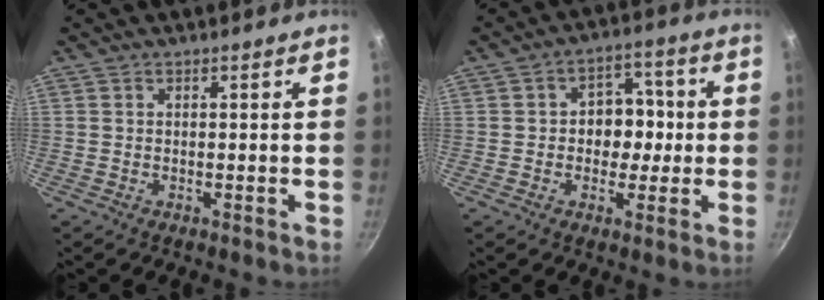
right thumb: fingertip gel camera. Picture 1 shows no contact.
{"total": 8.2, "force": [-0.1, 6.6, 4.9], "torque": [-0.007, 0.016, -0.007]}